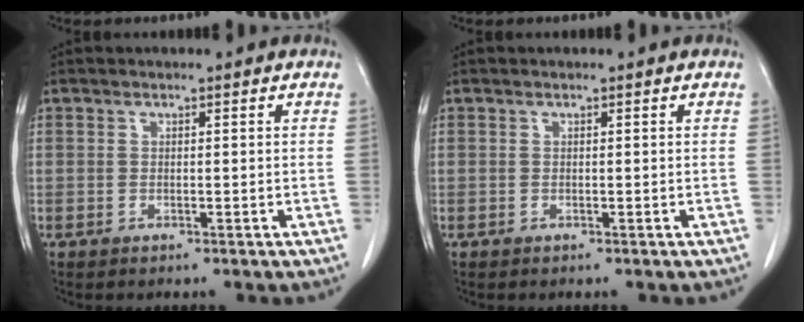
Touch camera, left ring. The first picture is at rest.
{"total": 0.0}